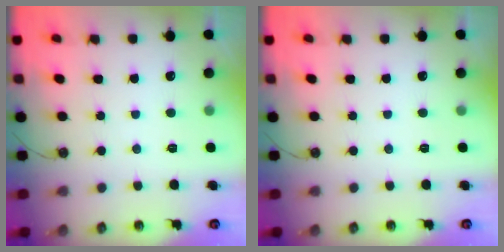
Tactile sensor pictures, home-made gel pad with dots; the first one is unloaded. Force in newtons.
{"total": 0.0}